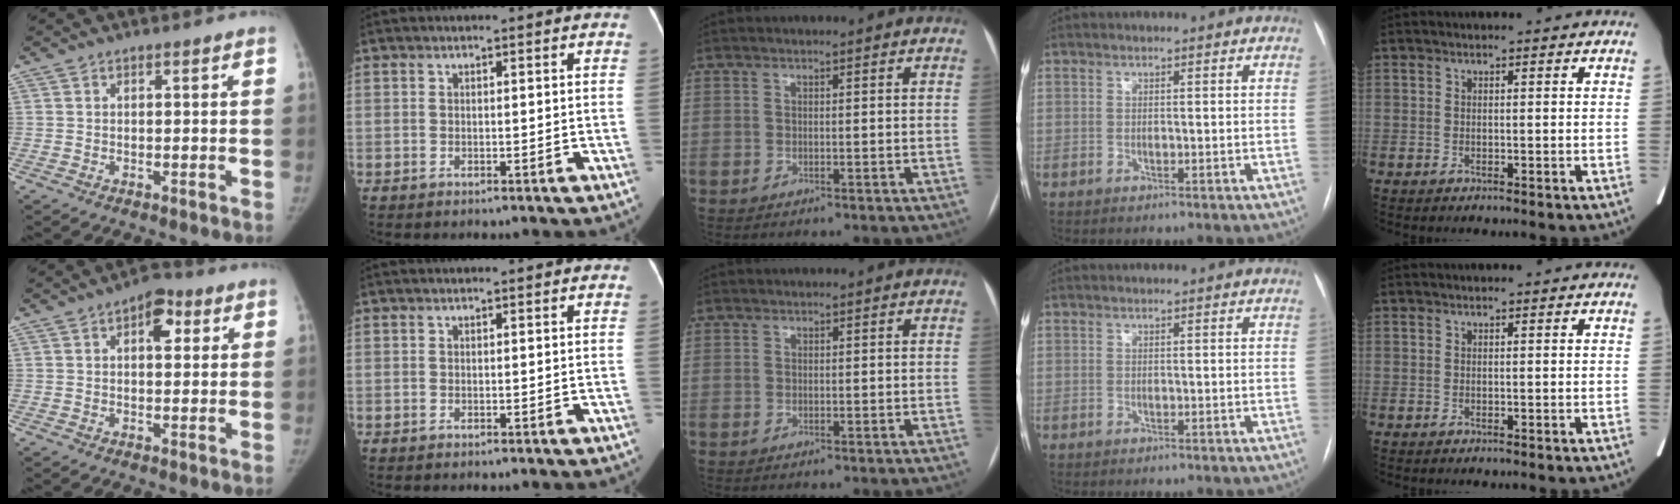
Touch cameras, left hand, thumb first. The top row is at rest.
{"thumb": {"total": 6.2, "force": [2.2, 3.5, 4.6], "torque": [-0.040, 0.000, 0.025]}}